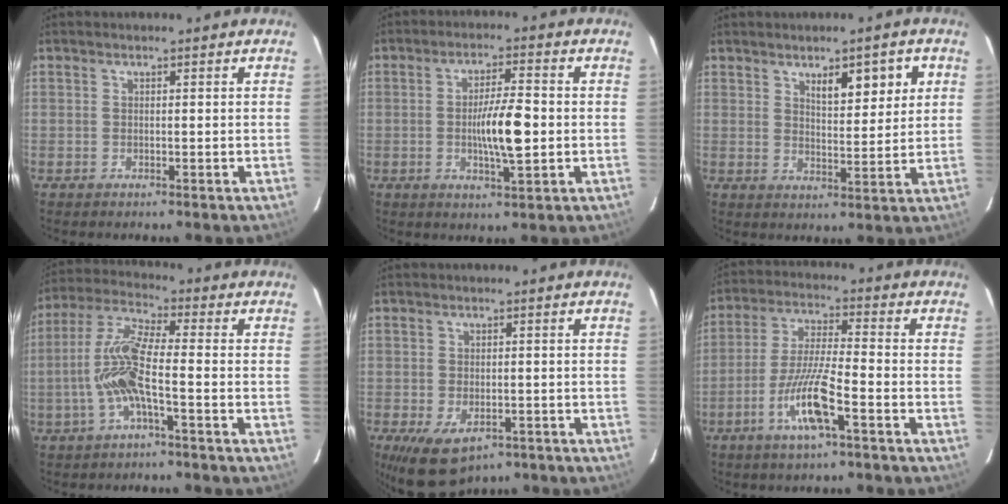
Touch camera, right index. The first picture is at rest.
{"total": 7.8, "force": [-0.9, 1.0, 7.7], "torque": [-0.137, -0.001, -0.015]}
{"total": 6.6, "force": [3.2, 2.0, 5.4], "torque": [-0.082, 0.001, 0.052]}
{"total": 9.6, "force": [-2.4, 1.2, 9.2], "torque": [-0.205, 0.012, -0.053]}
{"total": 8.3, "force": [-5.0, 4.4, 5.0], "torque": [-0.091, -0.011, -0.072]}
{"total": 10.1, "force": [-4.5, 0.7, 9.0], "torque": [-0.178, -0.006, -0.087]}